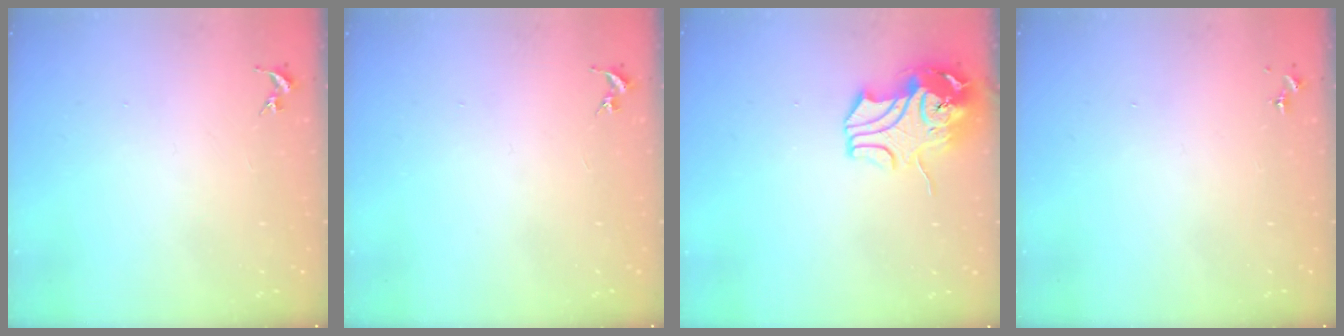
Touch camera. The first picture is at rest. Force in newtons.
{"total": 0.0}
{"total": 12.4, "press": 12.3, "slide": 2.0}
{"total": 0.0}